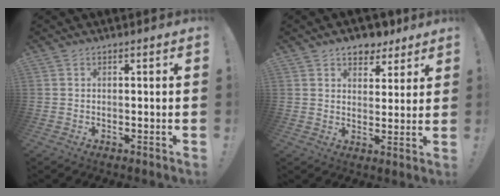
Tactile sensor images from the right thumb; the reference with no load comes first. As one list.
[{"total": 7.2, "force": [5.6, 4.2, 1.9], "torque": [-0.023, -0.038, 0.104]}]